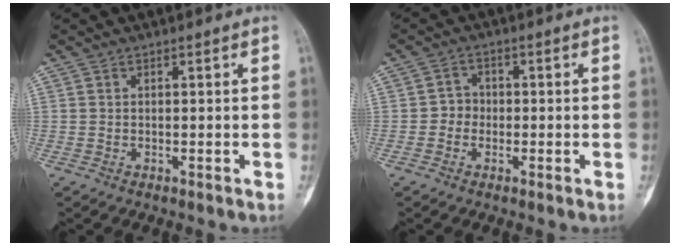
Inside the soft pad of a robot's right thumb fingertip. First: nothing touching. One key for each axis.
{"total": 2.9, "fx": -0.6, "fy": 2.7, "fz": 1.0, "tx": 0.009, "ty": 0.010, "tz": -0.021}